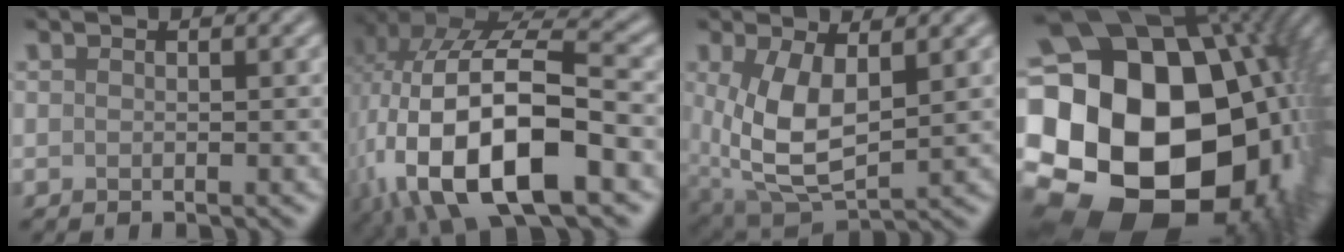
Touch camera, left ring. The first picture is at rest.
{"total": 16.1, "force": [-3.7, 7.9, 13.5], "torque": [-0.250, -0.005, -0.056]}
{"total": 7.2, "force": [0.9, 3.6, 6.2], "torque": [-0.144, -0.011, 0.022]}
{"total": 24.8, "force": [-2.6, 18.8, 15.9], "torque": [-0.276, -0.024, -0.073]}